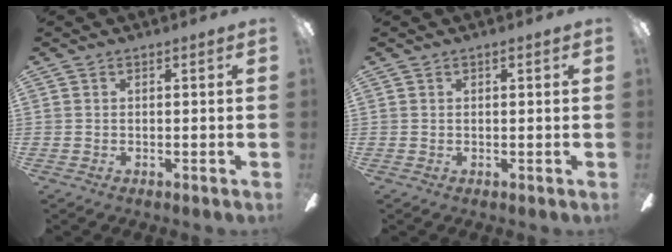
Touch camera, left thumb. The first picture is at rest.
{"total": 0.7, "force": [0.4, 0.3, 0.5], "torque": [-0.011, 0.003, 0.006]}